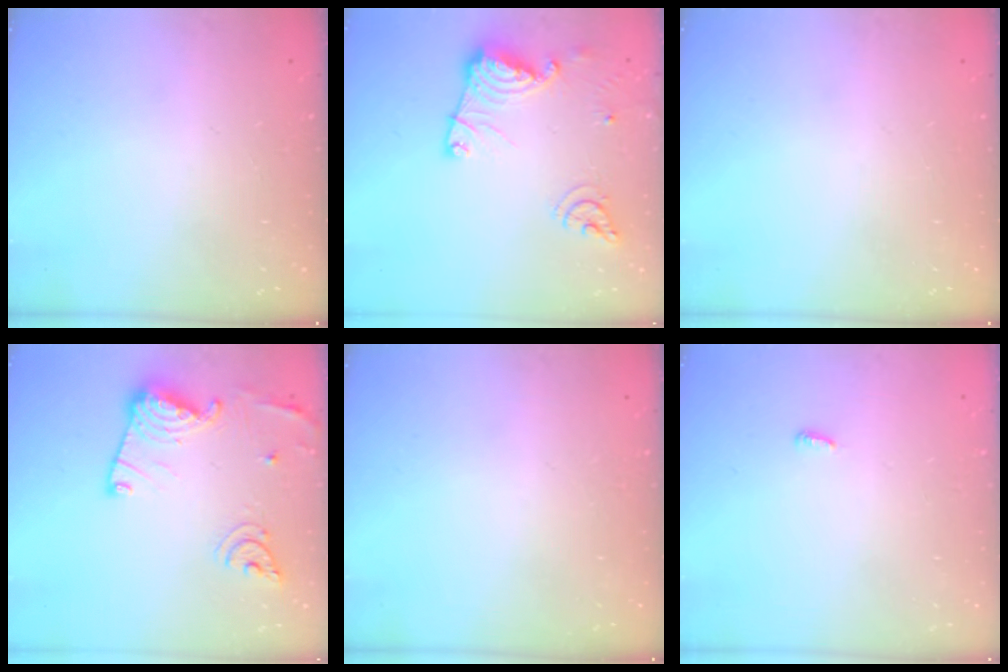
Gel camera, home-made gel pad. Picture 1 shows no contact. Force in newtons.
{"total": 15.2, "press": 15.1, "slide": 1.8}
{"total": 0.0}
{"total": 17.0, "press": 16.9, "slide": 1.7}
{"total": 0.0}
{"total": 2.9, "press": 2.9, "slide": 0.2}